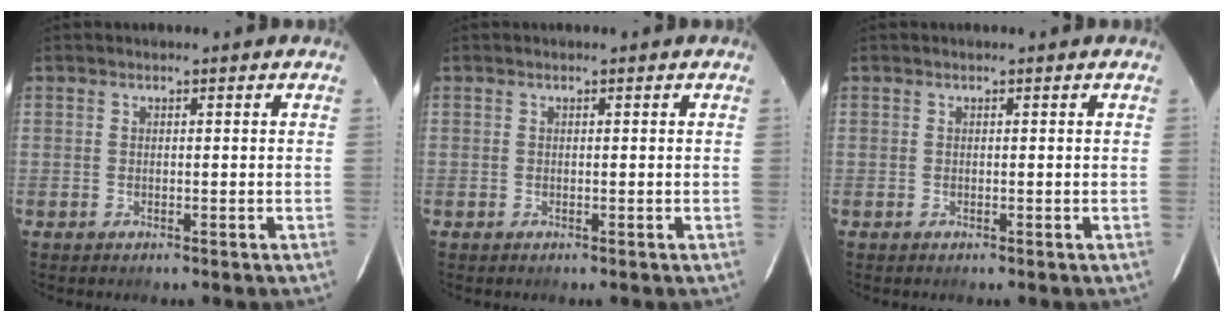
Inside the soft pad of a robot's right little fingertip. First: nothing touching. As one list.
[{"total": 0.0}, {"total": 0.0}]